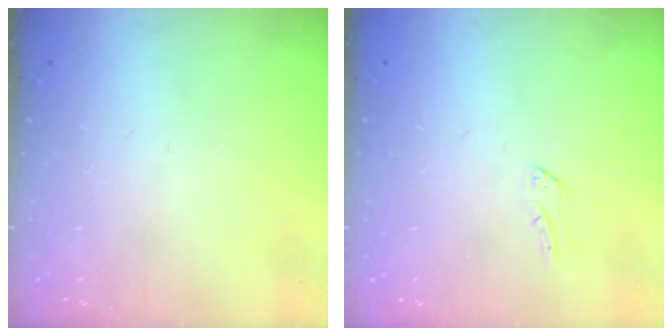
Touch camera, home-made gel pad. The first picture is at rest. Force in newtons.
{"total": 1.9, "press": 1.9, "slide": 0.1}